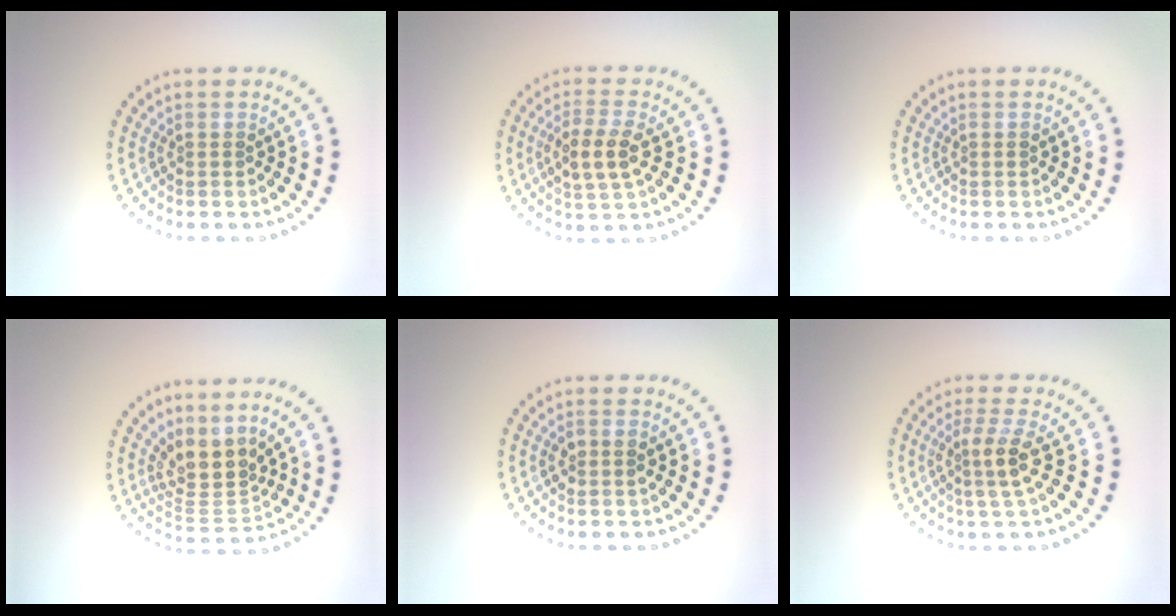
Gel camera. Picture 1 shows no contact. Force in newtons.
{"total": 3.5, "press": 3.4, "slide": 1.0}
{"total": 0.0}
{"total": 3.9, "press": 2.8, "slide": 2.8}
{"total": 1.4, "press": 1.4, "slide": 0.4}
{"total": 2.9, "press": 2.5, "slide": 1.5}